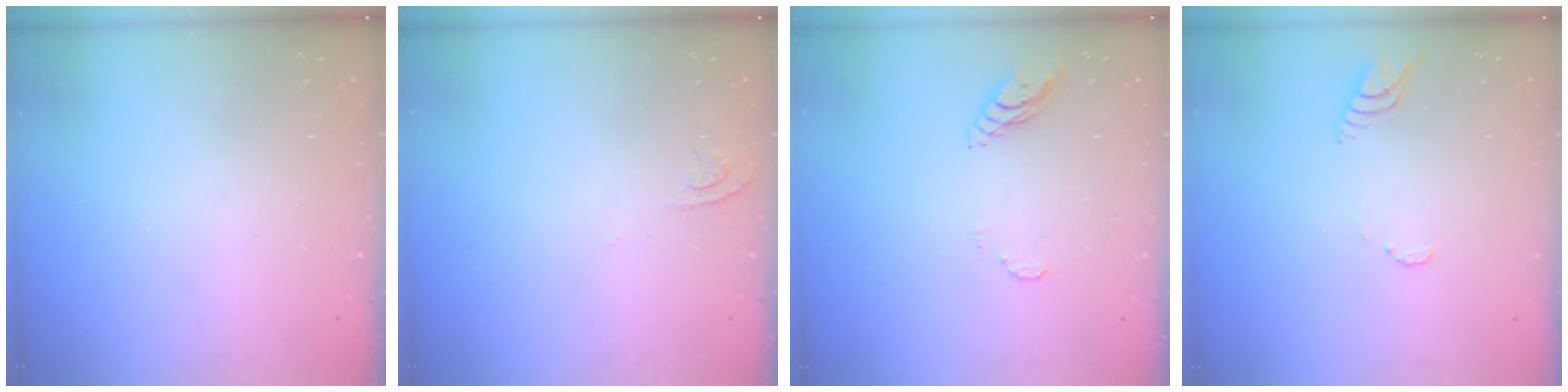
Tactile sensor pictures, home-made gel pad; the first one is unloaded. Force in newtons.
{"total": 4.3, "press": 4.3, "slide": 0.5}
{"total": 8.1, "press": 8.1, "slide": 0.7}
{"total": 3.9, "press": 3.9, "slide": 0.3}